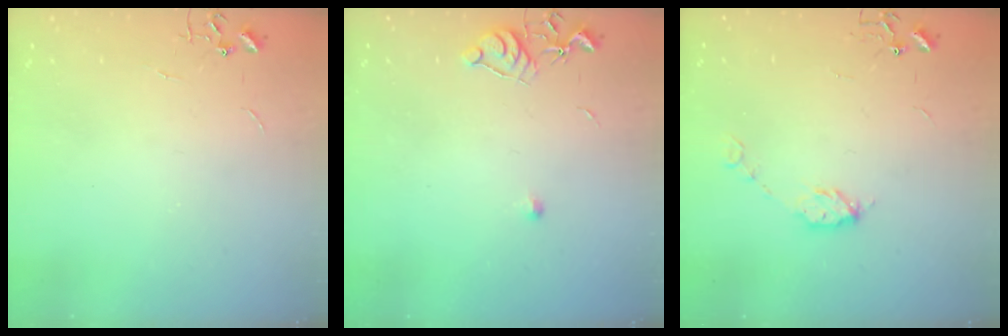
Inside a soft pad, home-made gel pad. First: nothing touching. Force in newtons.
{"total": 6.2, "press": 6.2, "slide": 0.8}
{"total": 6.3, "press": 6.3, "slide": 0.6}